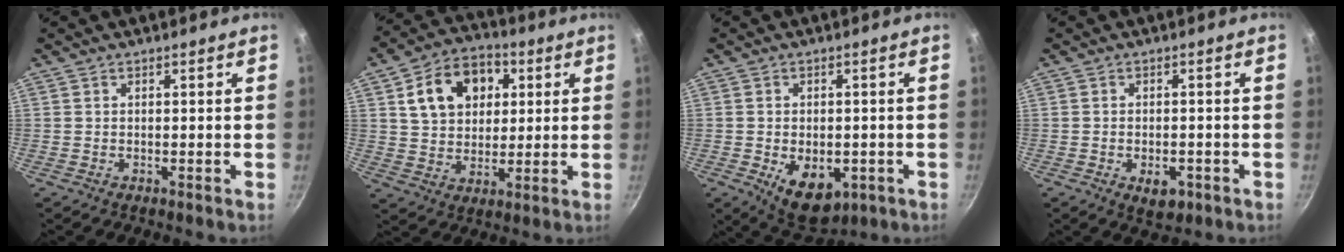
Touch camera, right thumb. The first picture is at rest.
{"total": 14.5, "force": [4.4, 10.7, 8.8], "torque": [-0.117, 0.010, 0.068]}
{"total": 9.9, "force": [-2.9, 6.2, 7.1], "torque": [-0.076, -0.002, -0.023]}
{"total": 4.6, "force": [-1.8, 2.7, 3.3], "torque": [-0.038, 0.008, -0.020]}